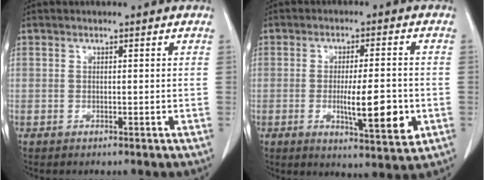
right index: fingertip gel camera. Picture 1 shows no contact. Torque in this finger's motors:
{"motor_torque": [0.60, 0.19, 0.53, 0.07]}